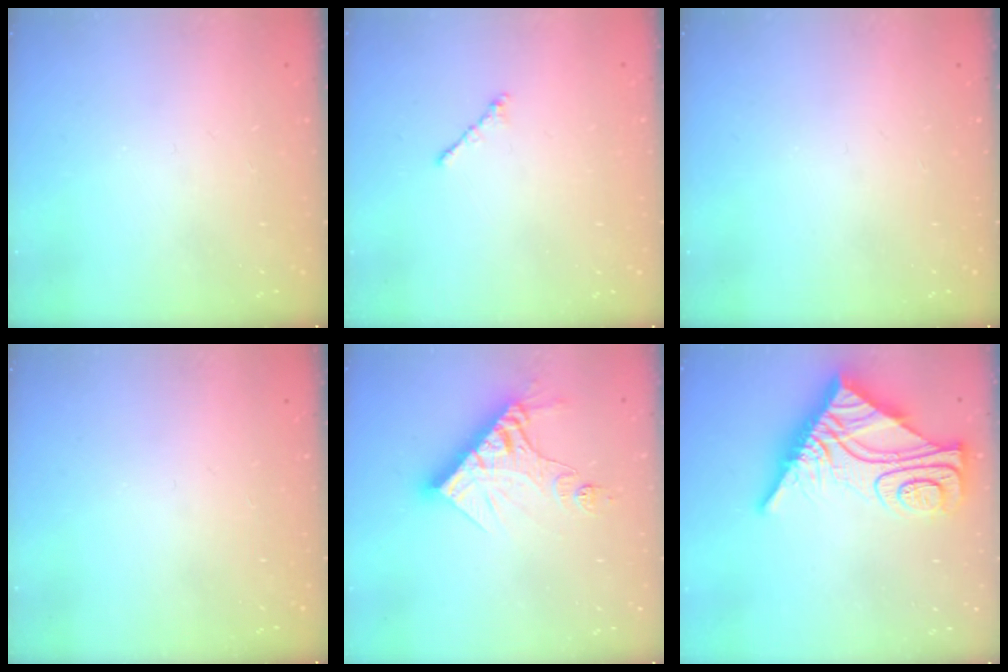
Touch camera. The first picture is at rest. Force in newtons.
{"total": 0.9, "press": 0.7, "slide": 0.5}
{"total": 0.0}
{"total": 0.0}
{"total": 14.0, "press": 13.9, "slide": 1.7}
{"total": 18.8, "press": 18.7, "slide": 1.5}